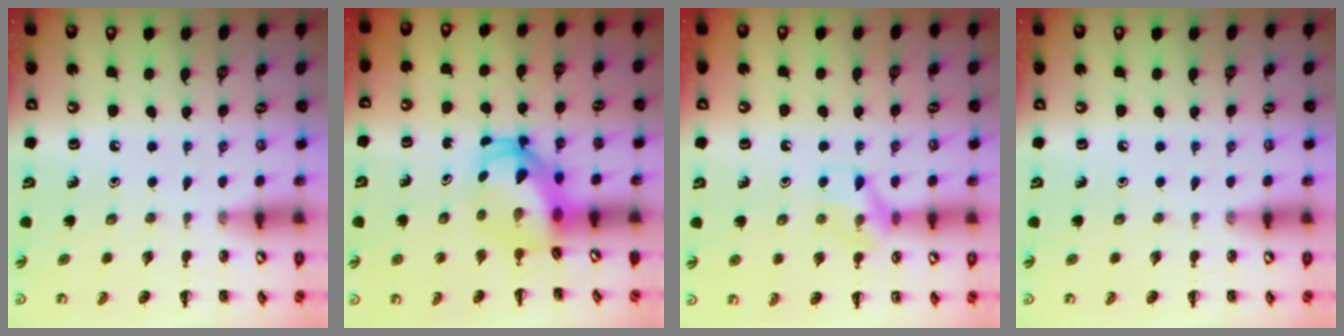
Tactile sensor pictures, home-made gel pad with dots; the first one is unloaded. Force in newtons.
{"total": 5.0, "press": 4.9, "slide": 0.8}
{"total": 8.8, "press": 8.8, "slide": 0.7}
{"total": 0.0}